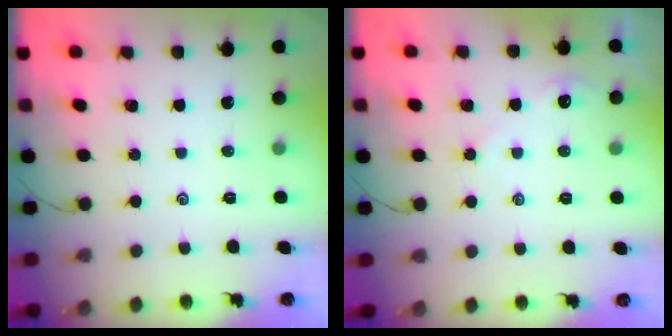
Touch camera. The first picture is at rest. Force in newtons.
{"total": 2.2, "press": 2.2, "slide": 0.4}